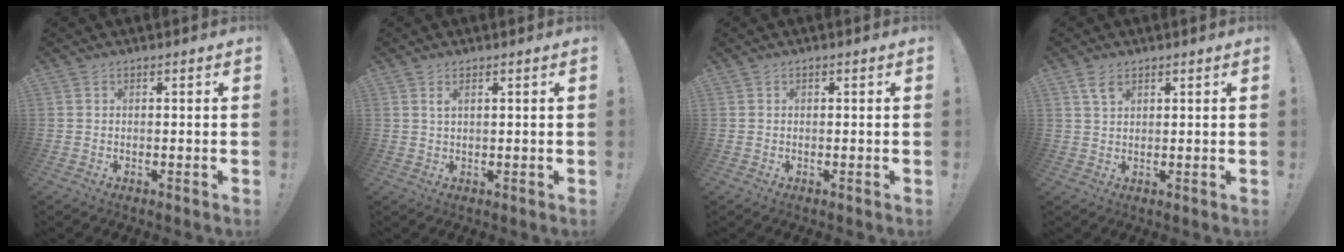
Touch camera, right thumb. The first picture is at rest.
{"total": 1.6, "force": [1.0, 0.2, 1.2], "torque": [-0.019, -0.003, 0.016]}
{"total": 0.0}
{"total": 4.1, "force": [2.4, 2.2, 2.6], "torque": [-0.039, -0.007, 0.044]}